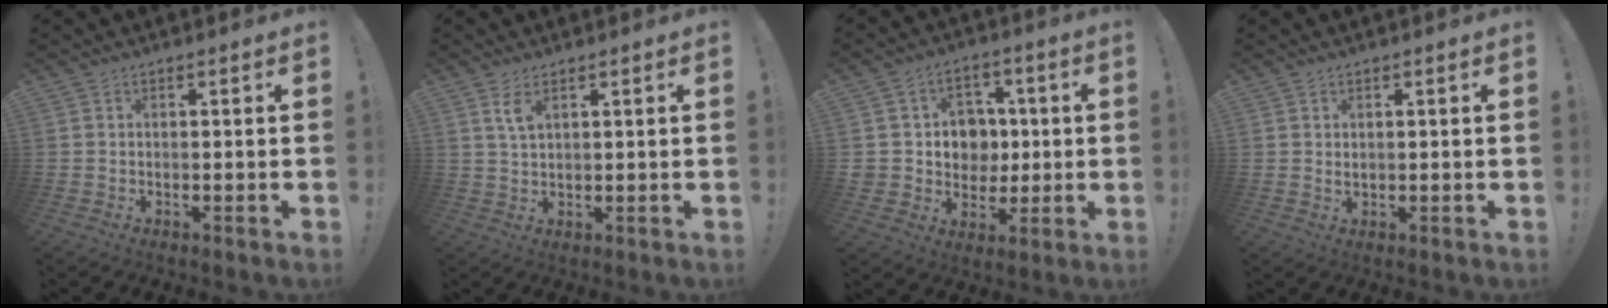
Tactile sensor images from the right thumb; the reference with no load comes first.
{"total": 3.9, "force": [2.2, 1.6, 2.9], "torque": [-0.050, -0.010, 0.038]}
{"total": 10.2, "force": [0.3, 9.9, 2.4], "torque": [-0.030, 0.003, 0.025]}
{"total": 1.1, "force": [0.7, 0.7, 0.5], "torque": [-0.007, -0.002, 0.013]}